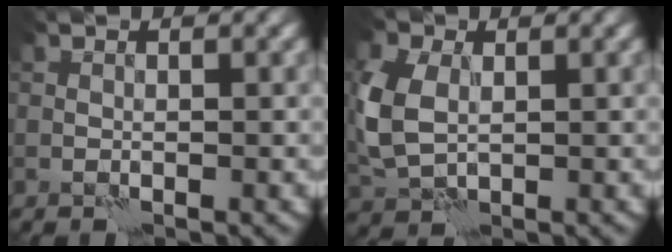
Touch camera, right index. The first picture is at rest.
{"total": 5.5, "force": [0.7, 3.9, 3.8], "torque": [-0.120, -0.005, 0.021]}